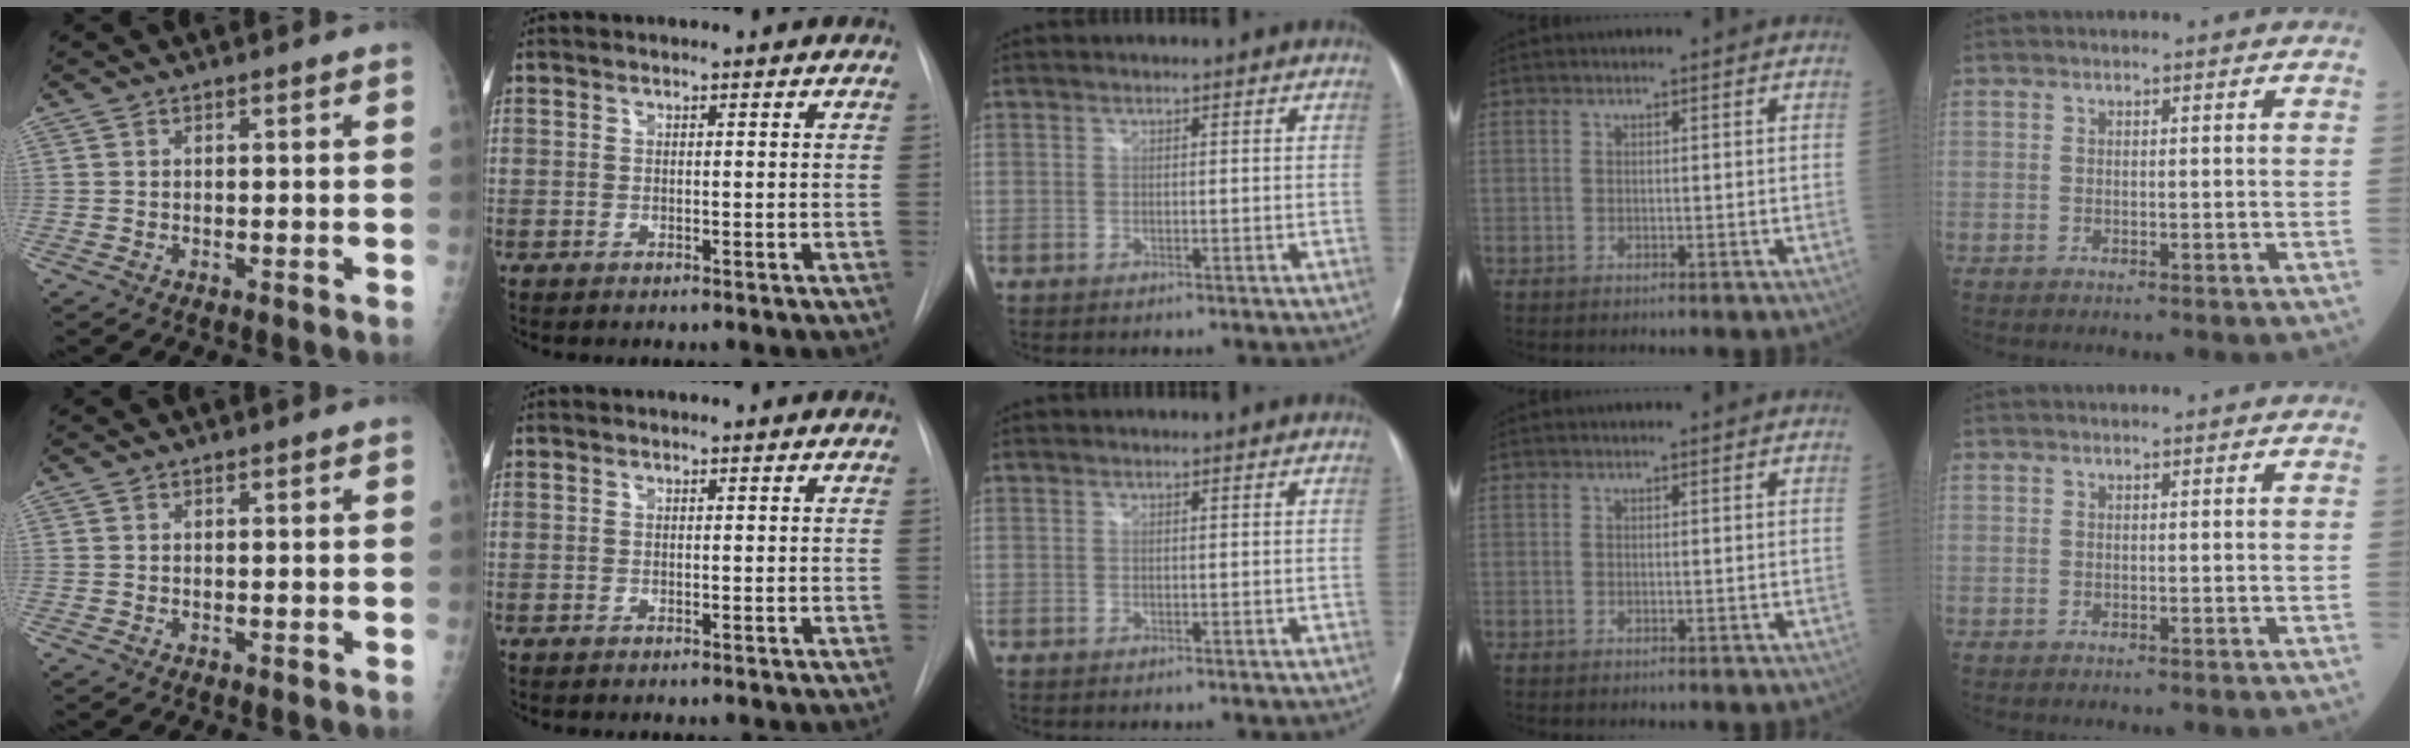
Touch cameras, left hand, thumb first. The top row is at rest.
{}